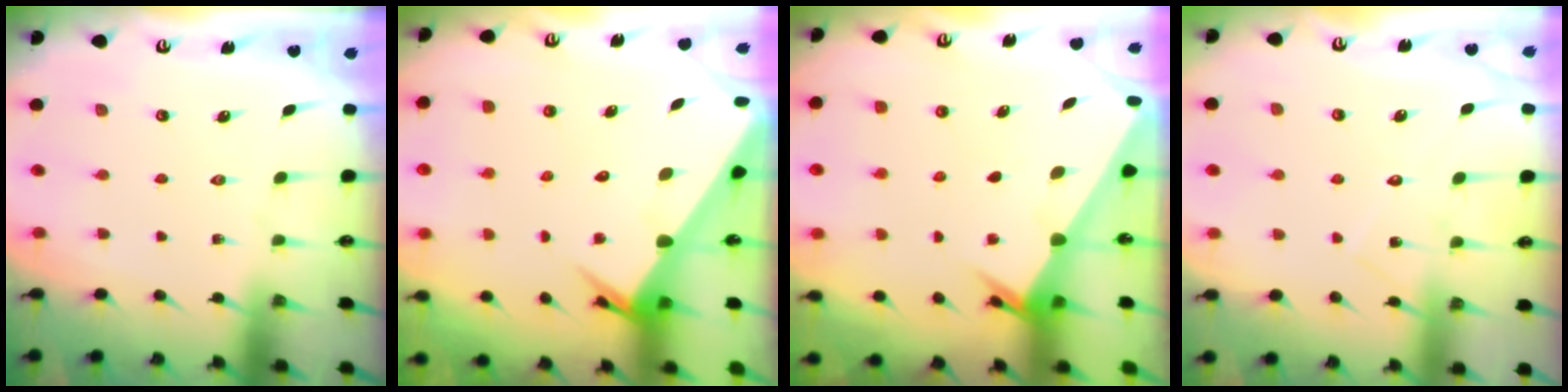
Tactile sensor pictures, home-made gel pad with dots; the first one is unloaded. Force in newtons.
{"total": 5.1, "press": 5.1, "slide": 0.4}
{"total": 2.6, "press": 2.6, "slide": 0.2}
{"total": 8.2, "press": 8.2, "slide": 0.7}